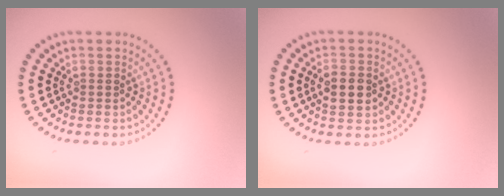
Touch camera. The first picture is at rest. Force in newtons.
{"total": 2.6, "press": 2.6, "slide": 0.1}